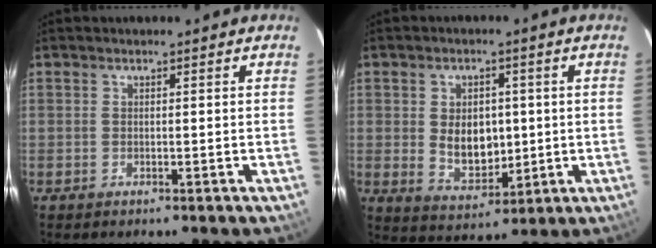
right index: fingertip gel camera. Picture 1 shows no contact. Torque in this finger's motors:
{"motor_torque": [0.36, -0.24, 0.23, 0.08]}